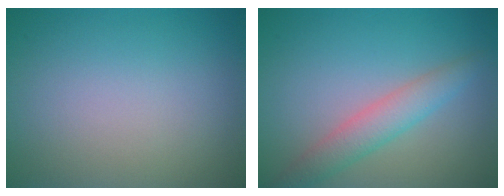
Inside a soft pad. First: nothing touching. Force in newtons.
{"total": 2.4, "press": 2.4, "slide": 0.2}